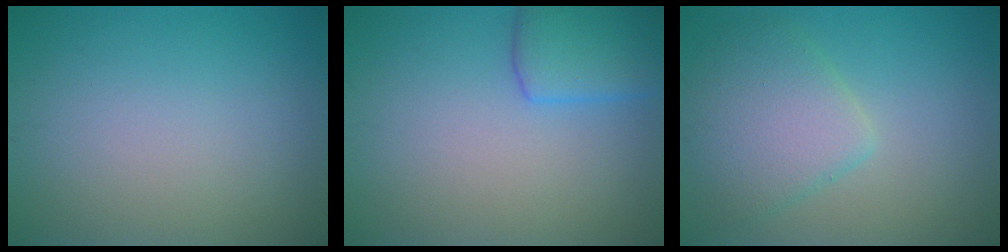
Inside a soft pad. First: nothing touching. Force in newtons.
{"total": 3.9, "press": 3.9, "slide": 0.3}
{"total": 4.9, "press": 4.8, "slide": 0.3}